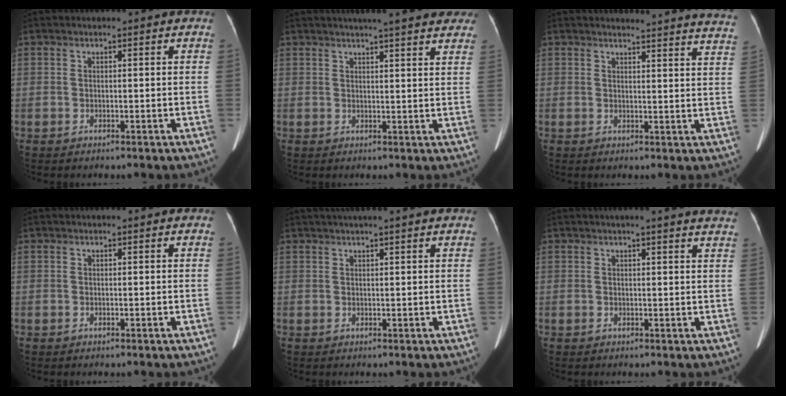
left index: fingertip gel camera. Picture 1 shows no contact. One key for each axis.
{"total": 13.3, "fx": 11.5, "fy": 1.9, "fz": 6.5, "tx": -0.076, "ty": 0.019, "tz": 0.127}
{"total": 15.8, "fx": 15.6, "fy": 0.2, "fz": 2.6, "tx": -0.015, "ty": -0.085, "tz": 0.148}
{"total": 0.0}
{"total": 4.7, "fx": 3.8, "fy": -0.7, "fz": 2.5, "tx": -0.034, "ty": 0.027, "tz": 0.054}
{"total": 8.4, "fx": 7.5, "fy": 0.3, "fz": 3.6, "tx": -0.037, "ty": 0.004, "tz": 0.063}